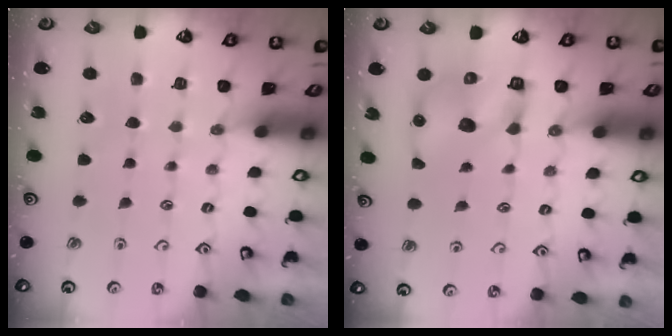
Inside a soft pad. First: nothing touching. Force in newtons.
{"total": 8.0, "press": 7.9, "slide": 1.2}